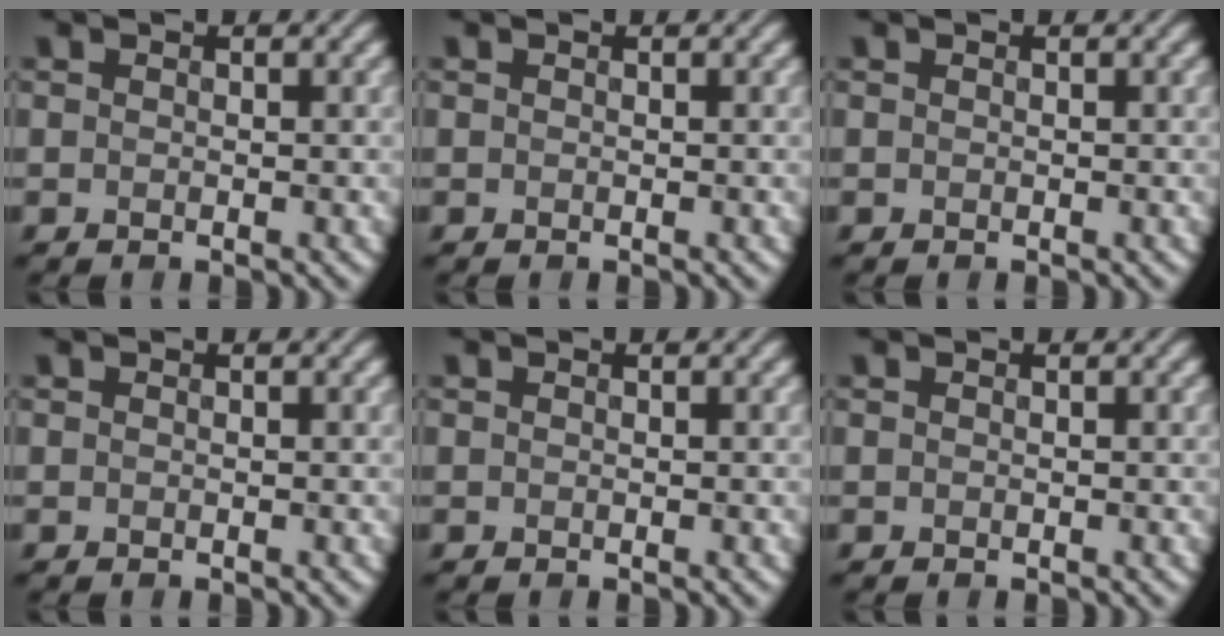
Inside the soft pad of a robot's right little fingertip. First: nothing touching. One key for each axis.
{"total": 0.0}
{"total": 0.0}
{"total": 0.0}
{"total": 0.0}
{"total": 0.0}